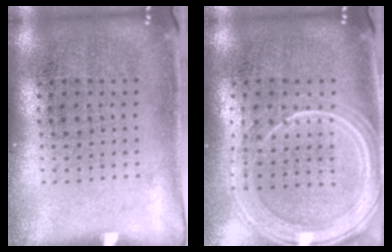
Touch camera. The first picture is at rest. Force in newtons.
{"total": 1.4, "press": 1.4, "slide": 0.2}